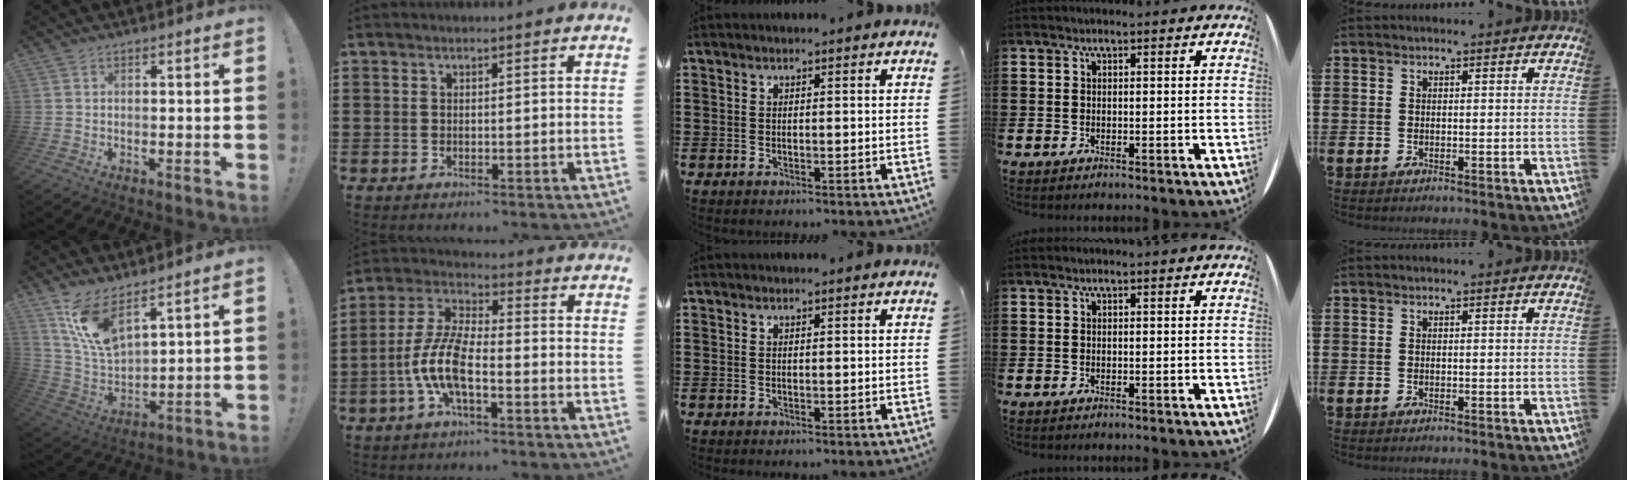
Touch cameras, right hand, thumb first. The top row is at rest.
{"thumb": {"total": 12.7, "force": [9.0, 4.8, 7.7], "torque": [-0.163, -0.044, 0.172]}, "index": {"total": 8.4, "force": [-3.1, 2.7, 7.3], "torque": [-0.187, -0.014, -0.068]}}